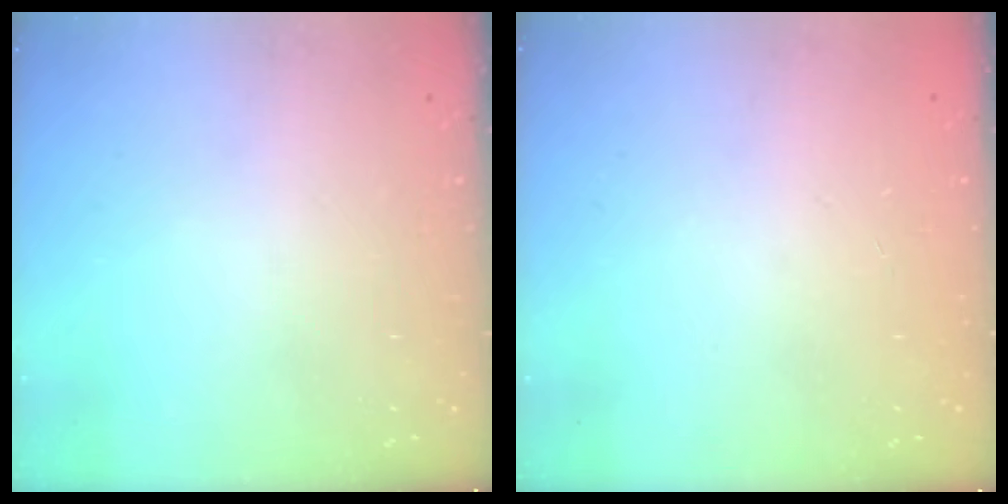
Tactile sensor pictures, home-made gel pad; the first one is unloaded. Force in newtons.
{"total": 0.0}